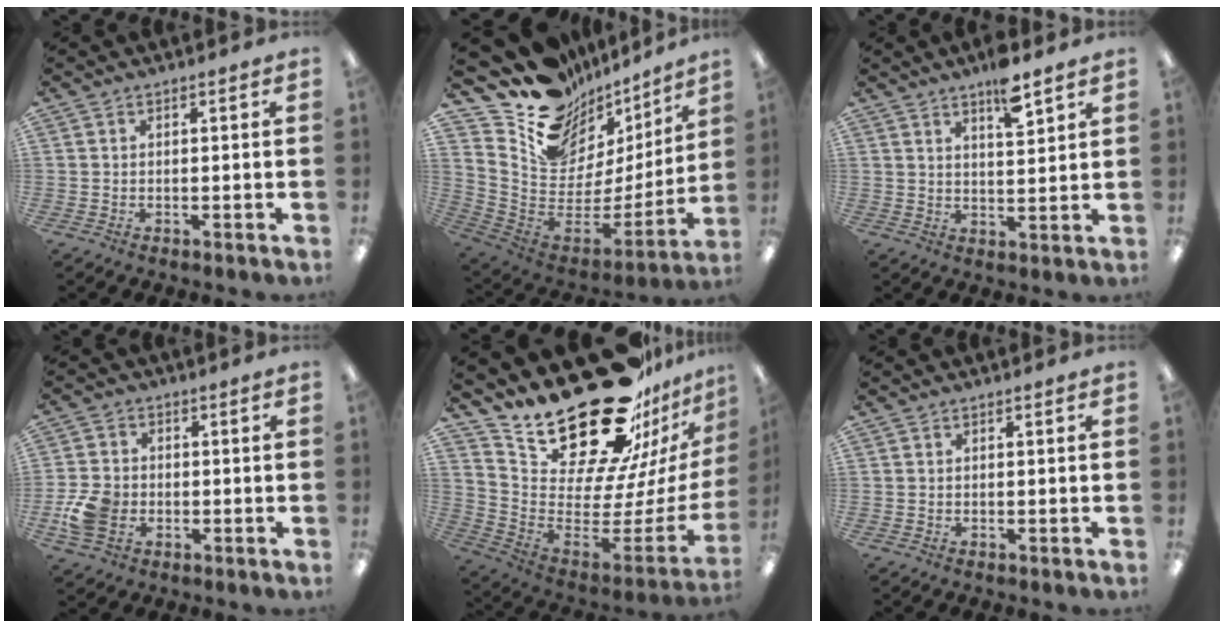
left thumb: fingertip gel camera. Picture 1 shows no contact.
{"total": 17.1, "force": [12.5, 10.1, 5.8], "torque": [-0.079, -0.134, 0.243]}
{"total": 7.1, "force": [5.3, 1.7, 4.4], "torque": [-0.068, -0.032, 0.088]}
{"total": 8.9, "force": [-2.2, 7.0, 5.0], "torque": [-0.090, 0.014, -0.038]}
{"total": 31.4, "force": [22.8, 13.7, 16.7], "torque": [-0.254, -0.182, 0.431]}
{"total": 0.0}